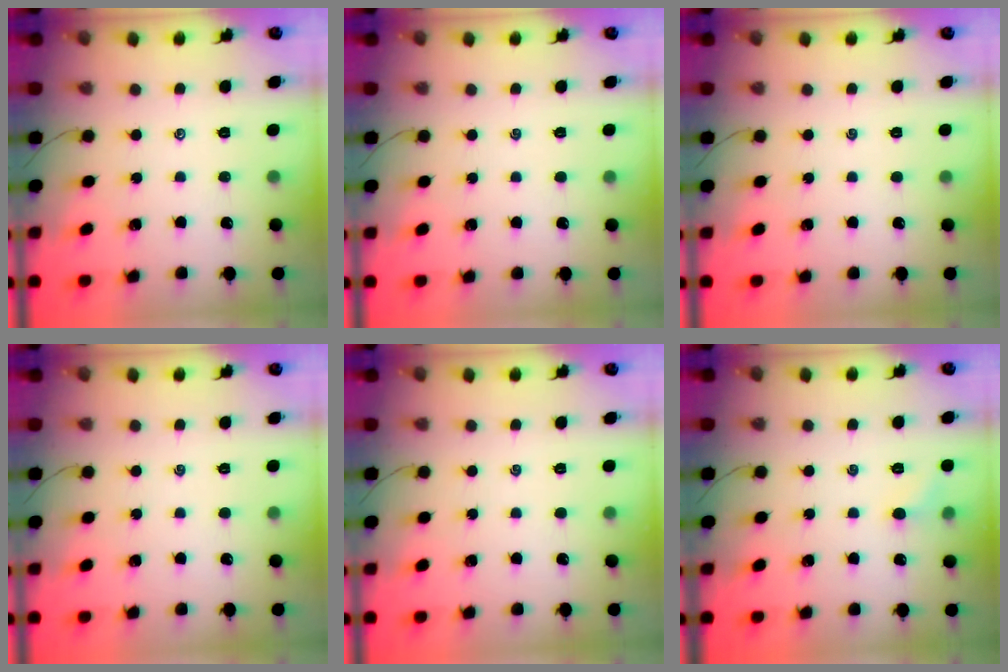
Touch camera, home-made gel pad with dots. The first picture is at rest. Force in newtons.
{"total": 0.0}
{"total": 0.0}
{"total": 0.0}
{"total": 0.0}
{"total": 4.4, "press": 4.1, "slide": 1.4}